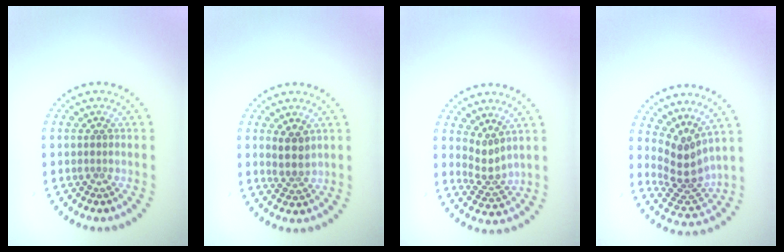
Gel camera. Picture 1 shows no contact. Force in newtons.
{"total": 2.2, "press": 1.9, "slide": 1.1}
{"total": 2.3, "press": 1.6, "slide": 1.7}
{"total": 3.8, "press": 2.7, "slide": 2.6}